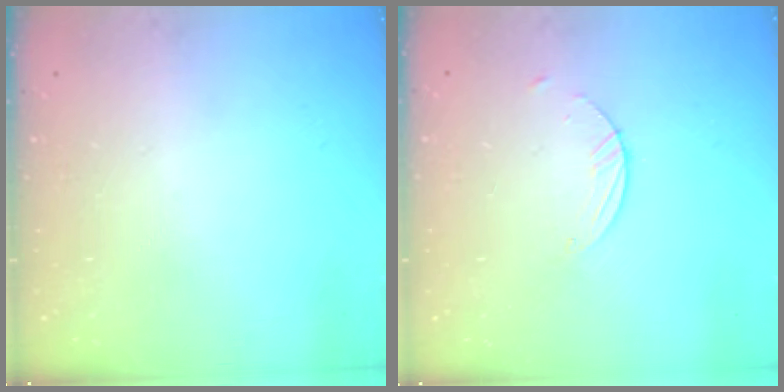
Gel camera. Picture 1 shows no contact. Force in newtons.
{"total": 1.8, "press": 1.8, "slide": 0.1}